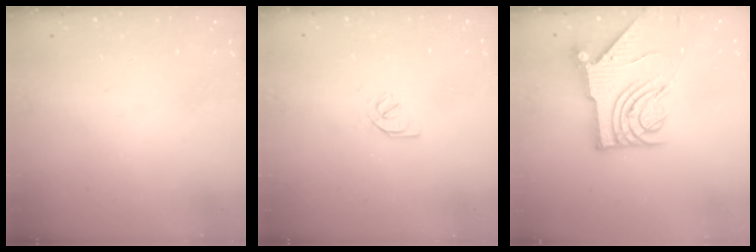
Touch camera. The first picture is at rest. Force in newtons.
{"total": 2.2, "press": 2.1, "slide": 0.6}
{"total": 10.9, "press": 10.9, "slide": 1.2}